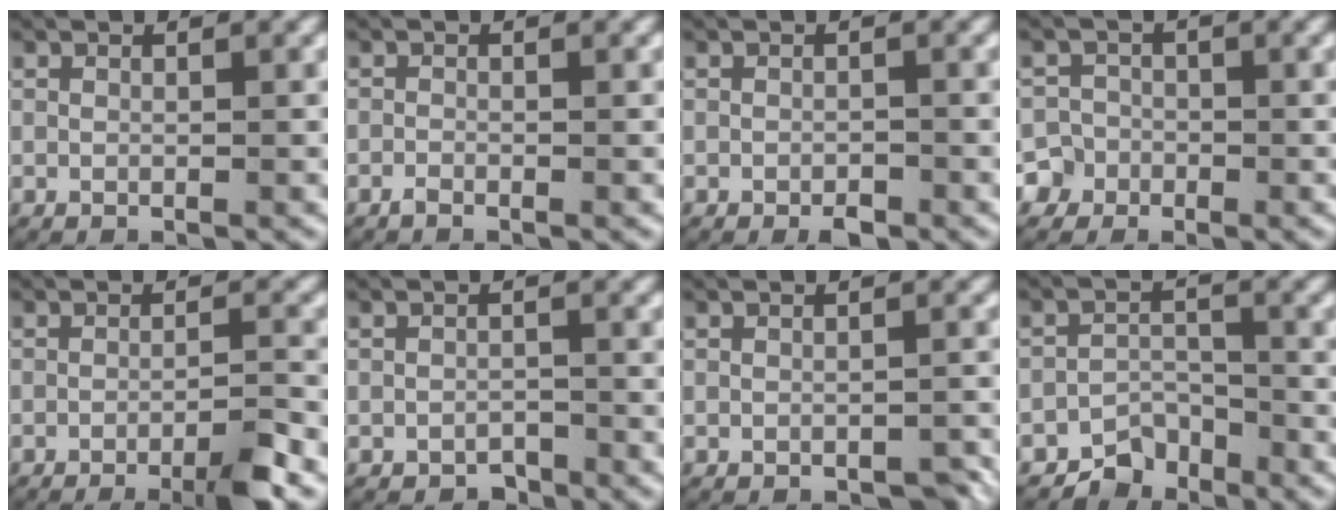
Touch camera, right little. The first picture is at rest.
{"total": 0.6, "force": [-0.6, 0.0, 0.2], "torque": [-0.006, -0.004, -0.012]}
{"total": 1.2, "force": [-1.0, 0.4, 0.4], "torque": [-0.006, -0.004, -0.016]}
{"total": 5.2, "force": [-2.1, 4.6, 0.8], "torque": [-0.021, -0.010, -0.045]}
{"total": 3.9, "force": [-2.9, 0.3, 2.6], "torque": [-0.027, 0.002, -0.053]}
{"total": 1.7, "force": [-1.6, 0.6, -0.1], "torque": [0.009, -0.003, -0.029]}
{"total": 1.5, "force": [-1.3, 0.5, 0.5], "torque": [-0.007, -0.001, -0.019]}
{"total": 4.1, "force": [-3.3, 2.1, 0.9], "torque": [-0.010, -0.012, -0.060]}